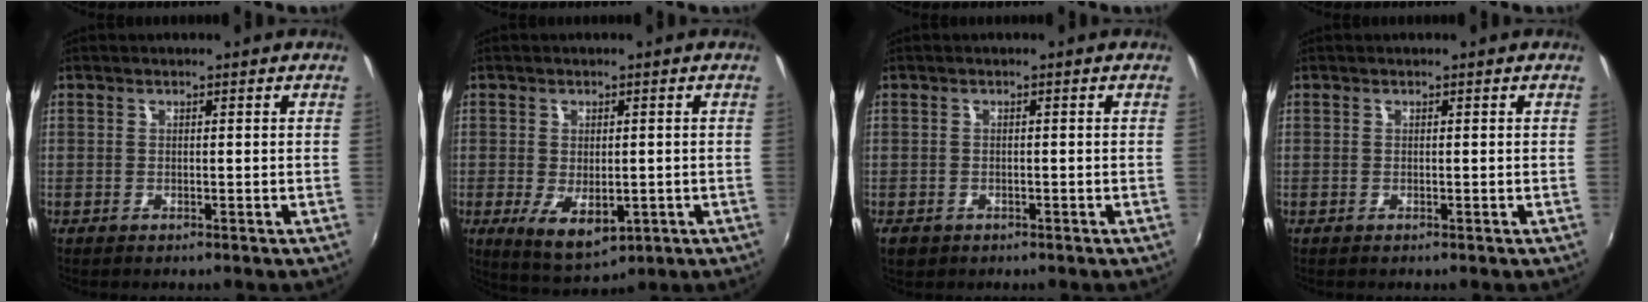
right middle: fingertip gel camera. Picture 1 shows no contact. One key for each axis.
{"total": 7.5, "fx": -1.9, "fy": 4.1, "fz": 5.9, "tx": -0.108, "ty": -0.021, "tz": -0.018}
{"total": 2.7, "fx": -1.3, "fy": 2.0, "fz": 1.3, "tx": -0.028, "ty": -0.005, "tz": -0.018}
{"total": 0.0}